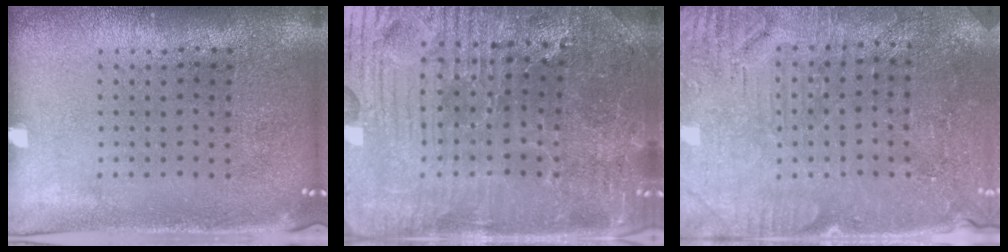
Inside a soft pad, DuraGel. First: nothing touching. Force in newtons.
{"total": 4.3, "press": 4.2, "slide": 0.8}
{"total": 3.1, "press": 3.0, "slide": 0.6}